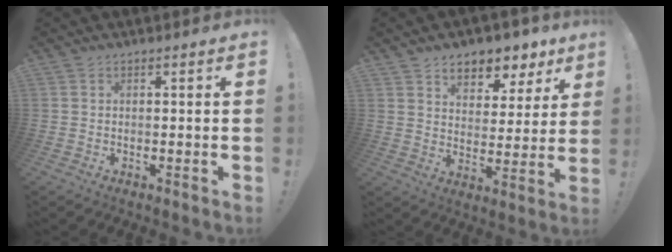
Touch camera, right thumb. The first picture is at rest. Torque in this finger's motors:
{"motor_torque": [-0.40, 0.87, 0.56, 0.88, 0.02]}